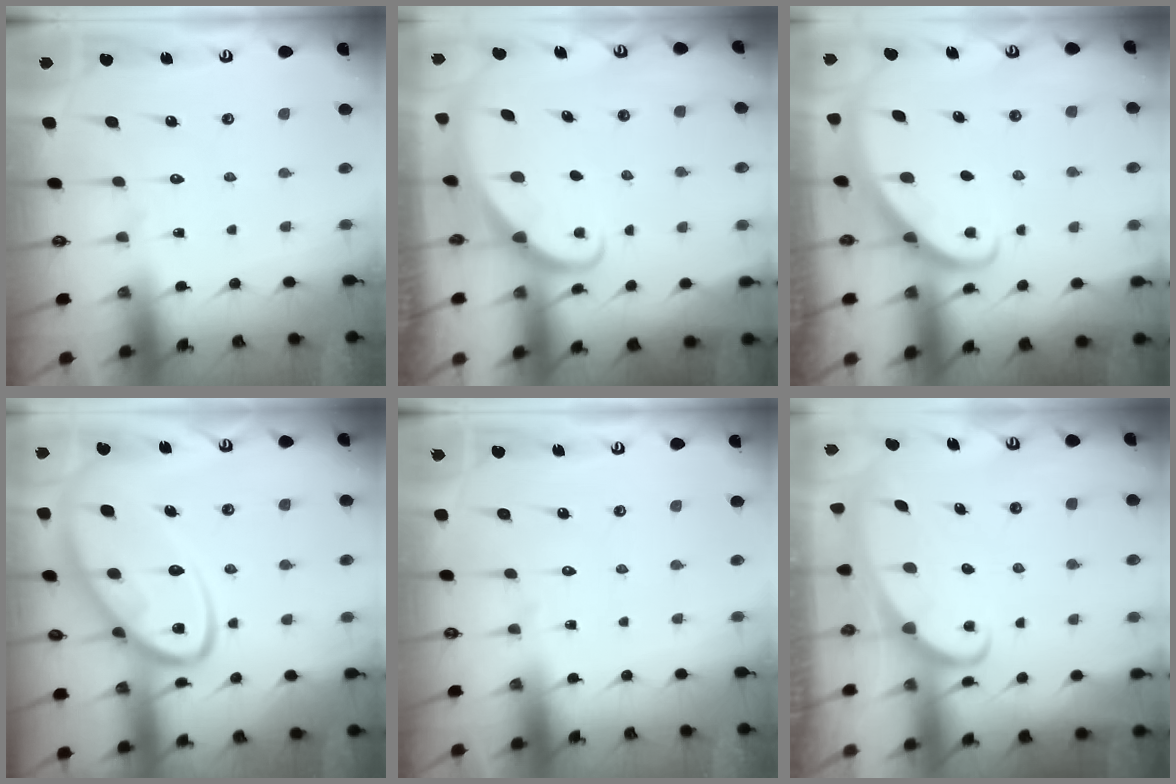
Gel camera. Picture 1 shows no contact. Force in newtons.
{"total": 1.6, "press": 1.6, "slide": 0.0}
{"total": 2.9, "press": 2.9, "slide": 0.2}
{"total": 17.5, "press": 17.4, "slide": 1.8}
{"total": 0.0}
{"total": 2.4, "press": 2.3, "slide": 0.4}